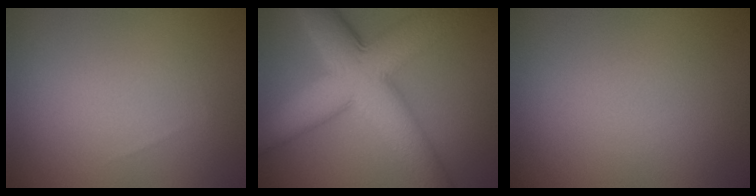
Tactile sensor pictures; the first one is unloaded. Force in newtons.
{"total": 12.0, "press": 12.0, "slide": 0.2}
{"total": 0.0}